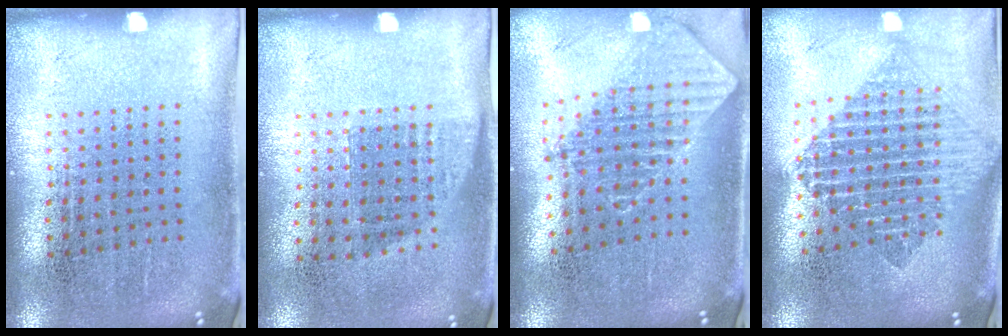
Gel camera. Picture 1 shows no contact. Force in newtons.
{"total": 0.7, "press": 0.6, "slide": 0.3}
{"total": 2.0, "press": 1.6, "slide": 1.3}
{"total": 2.0, "press": 1.6, "slide": 1.2}